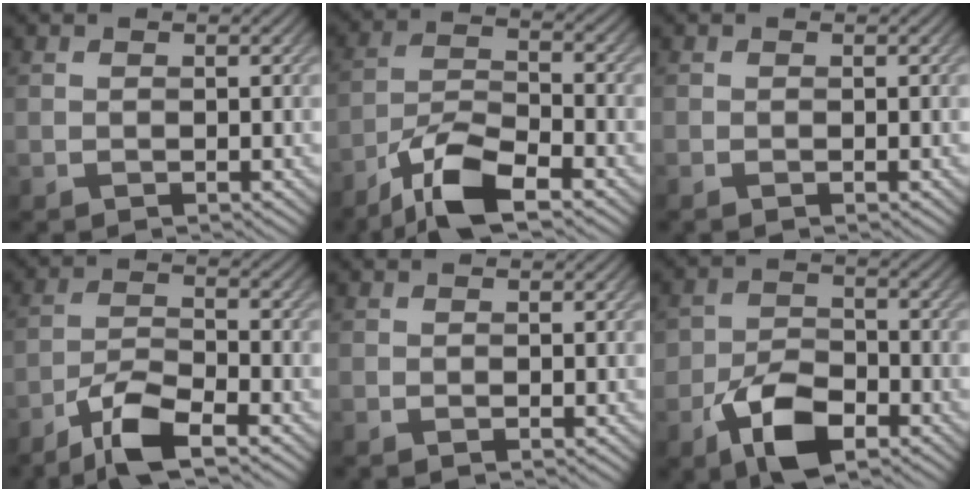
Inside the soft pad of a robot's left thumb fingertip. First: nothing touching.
{"total": 9.6, "force": [-6.5, 2.7, 6.5], "torque": [-0.126, -0.002, -0.130]}
{"total": 0.0}
{"total": 7.2, "force": [-5.0, 1.7, 4.9], "torque": [-0.101, -0.001, -0.100]}
{"total": 0.0}
{"total": 8.0, "force": [-4.2, 4.5, 5.1], "torque": [-0.095, -0.005, -0.085]}